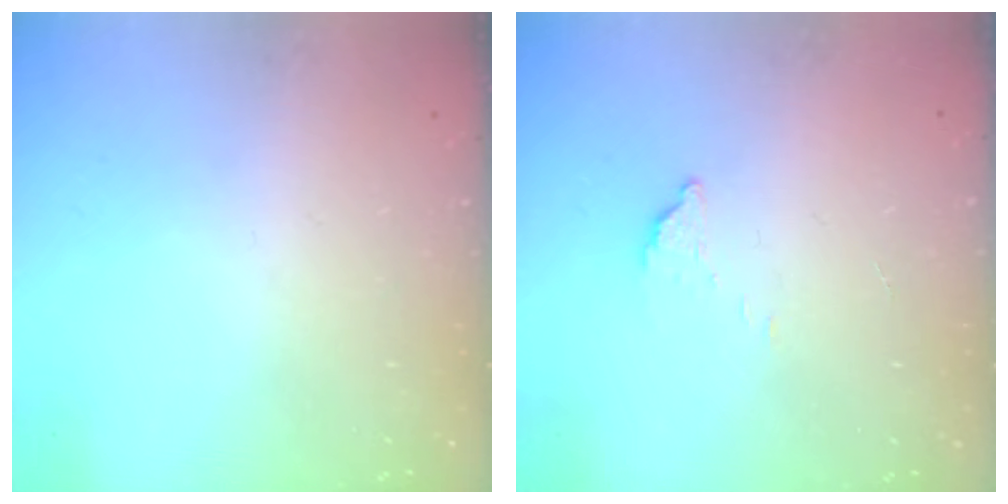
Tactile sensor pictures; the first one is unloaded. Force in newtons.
{"total": 2.8, "press": 2.7, "slide": 0.3}